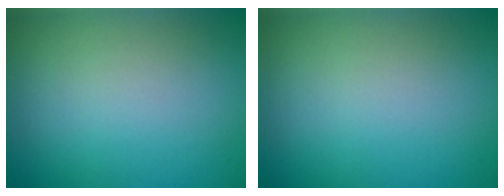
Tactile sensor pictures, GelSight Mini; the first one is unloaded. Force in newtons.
{"total": 0.0}